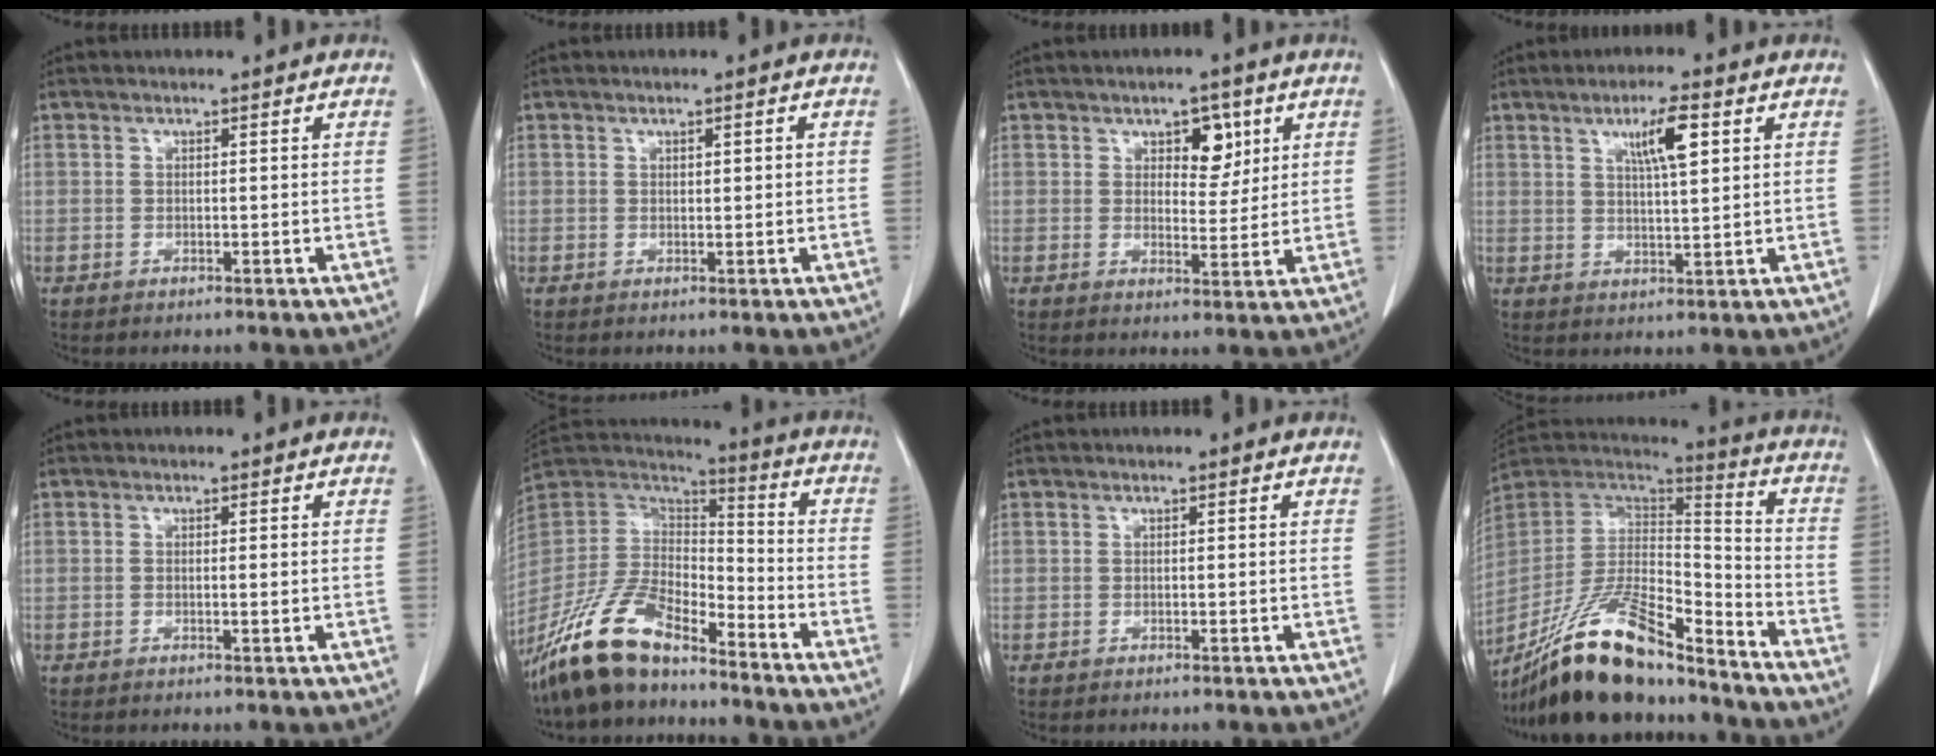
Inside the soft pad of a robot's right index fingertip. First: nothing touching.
{"total": 1.1, "force": [0.3, 0.3, 1.0], "torque": [-0.016, 0.003, 0.006]}
{"total": 5.1, "force": [2.4, 2.8, 3.5], "torque": [-0.045, 0.004, 0.036]}
{"total": 6.1, "force": [2.6, 0.6, 5.5], "torque": [-0.095, 0.002, 0.045]}
{"total": 0.7, "force": [-0.1, 0.0, 0.7], "torque": [-0.013, -0.001, -0.002]}
{"total": 14.3, "force": [-11.1, 5.0, 7.6], "torque": [-0.164, 0.011, -0.216]}
{"total": 0.0}
{"total": 21.3, "force": [-17.1, 4.8, 11.8], "torque": [-0.244, 0.006, -0.313]}